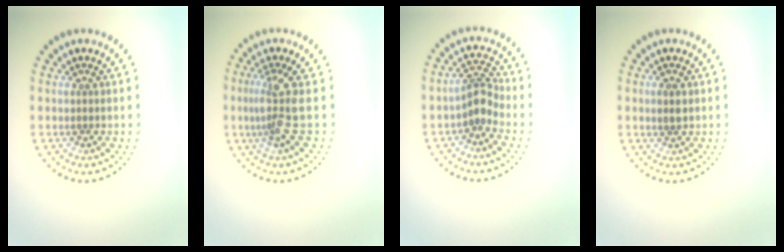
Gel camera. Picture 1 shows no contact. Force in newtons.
{"total": 3.0, "press": 2.2, "slide": 2.1}
{"total": 2.4, "press": 1.8, "slide": 1.6}
{"total": 1.4, "press": 1.4, "slide": 0.3}